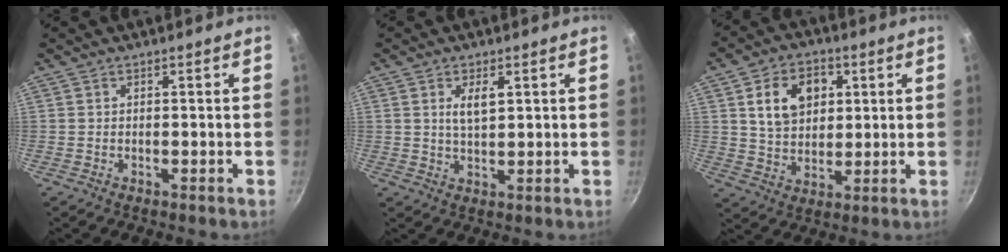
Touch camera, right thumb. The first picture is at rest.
{"total": 4.1, "force": [1.4, 1.7, 3.4], "torque": [-0.055, -0.007, 0.028]}
{"total": 11.7, "force": [3.4, 8.5, 7.2], "torque": [-0.093, -0.003, 0.057]}